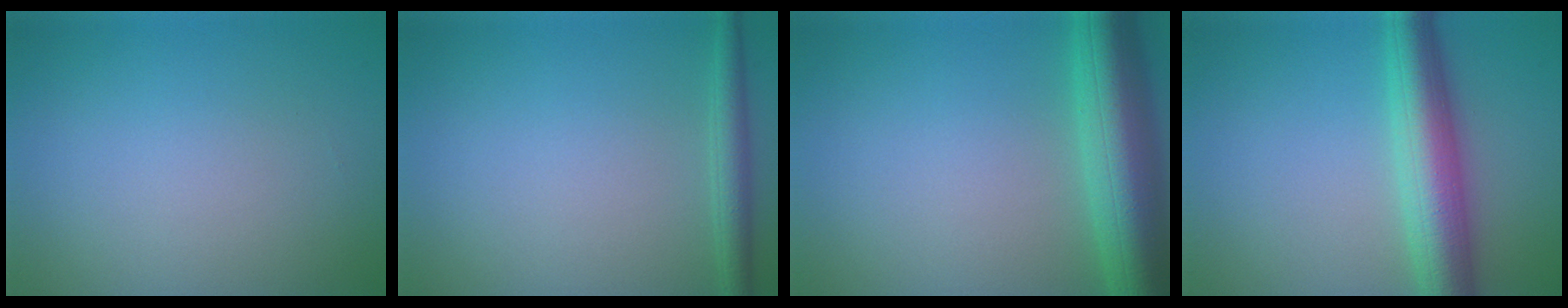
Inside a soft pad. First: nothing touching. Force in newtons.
{"total": 2.0, "press": 2.0, "slide": 0.1}
{"total": 8.0, "press": 7.9, "slide": 0.3}
{"total": 6.3, "press": 6.3, "slide": 0.1}